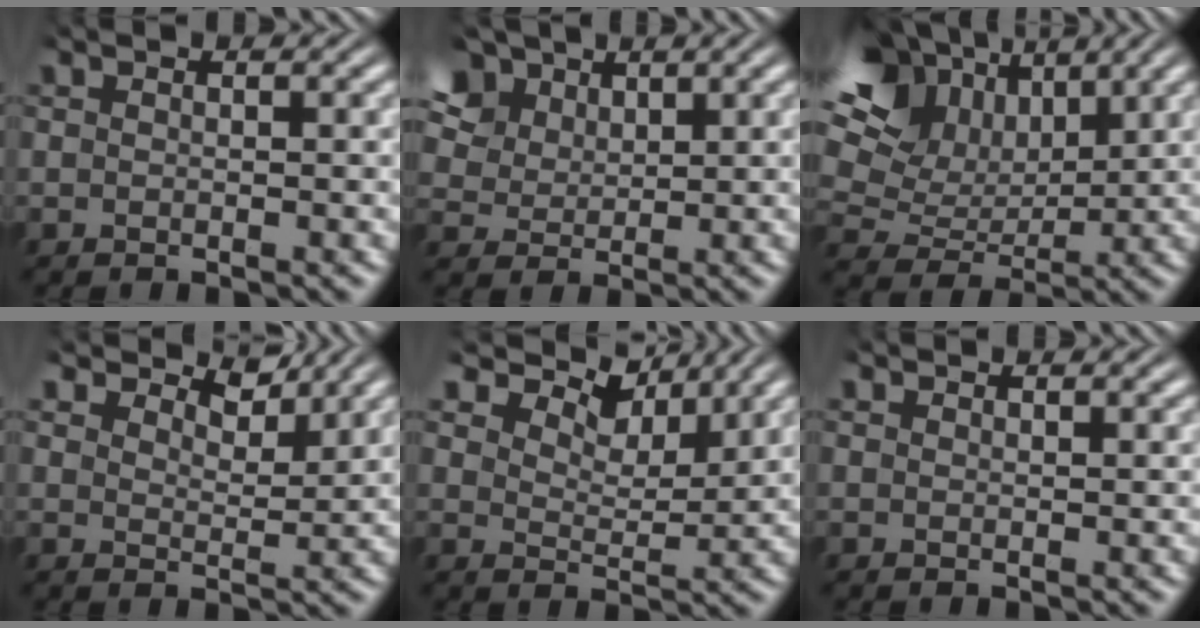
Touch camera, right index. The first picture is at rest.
{"total": 8.3, "force": [4.1, 6.0, 4.0], "torque": [-0.097, -0.005, 0.071]}
{"total": 13.9, "force": [4.8, 10.2, 8.2], "torque": [-0.145, 0.002, 0.073]}
{"total": 3.6, "force": [3.3, 0.4, 1.2], "torque": [-0.018, -0.008, 0.057]}
{"total": 7.0, "force": [5.4, 2.8, 3.4], "torque": [-0.061, -0.001, 0.088]}
{"total": 1.0, "force": [1.0, -0.4, -0.1], "torque": [0.010, -0.002, 0.021]}